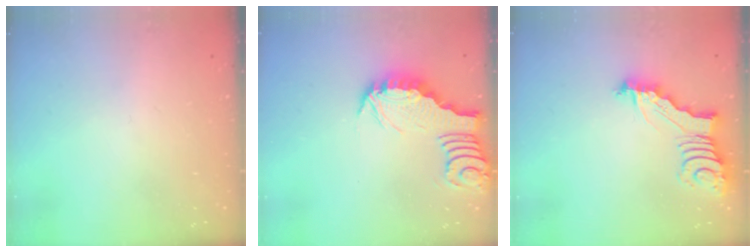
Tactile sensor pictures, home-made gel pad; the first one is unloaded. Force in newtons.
{"total": 2.9, "press": 2.9, "slide": 0.3}
{"total": 5.0, "press": 5.0, "slide": 0.4}